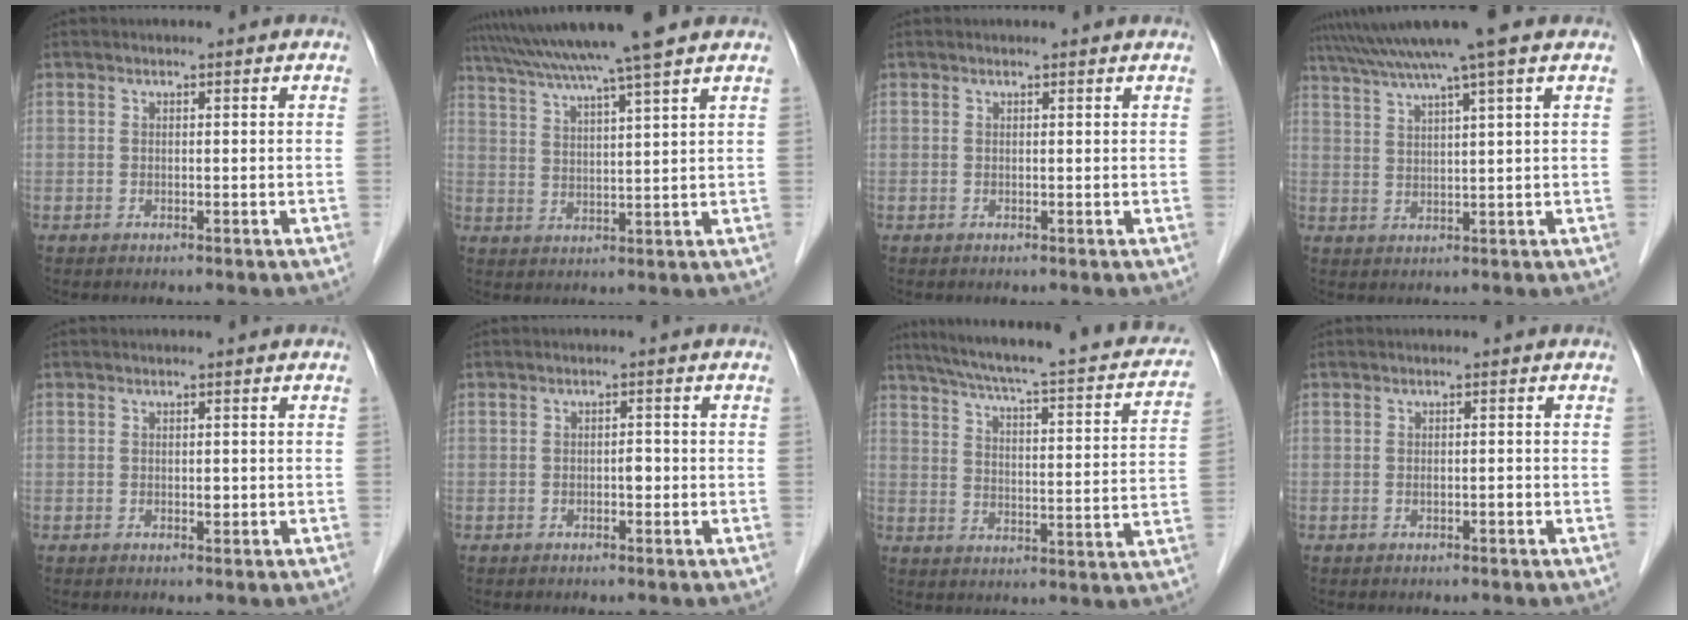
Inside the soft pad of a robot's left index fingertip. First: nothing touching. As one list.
[{"total": 12.6, "force": [10.5, -1.4, 6.9], "torque": [-0.123, 0.020, 0.161]}, {"total": 1.5, "force": [1.4, 0.0, 0.4], "torque": [-0.014, 0.007, 0.014]}, {"total": 9.7, "force": [7.7, -1.9, 5.6], "torque": [-0.101, 0.024, 0.116]}, {"total": 0.7, "force": [0.0, 0.4, 0.6], "torque": [-0.009, 0.000, 0.000]}, {"total": 1.3, "force": [-0.4, 0.6, 1.0], "torque": [-0.015, 0.003, -0.008]}, {"total": 24.1, "force": [19.8, 3.9, 13.1], "torque": [-0.197, 0.003, 0.247]}, {"total": 0.7, "force": [-0.3, 0.2, 0.6], "torque": [-0.012, 0.001, -0.003]}]